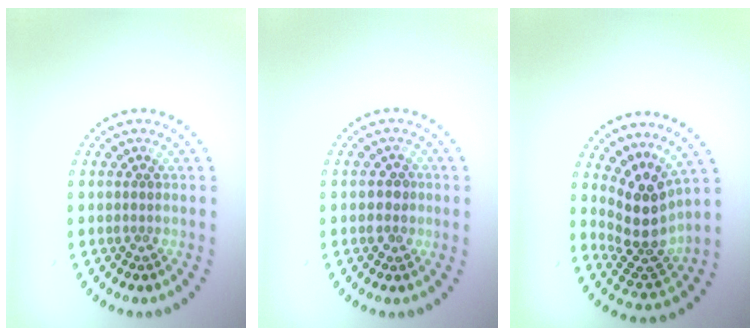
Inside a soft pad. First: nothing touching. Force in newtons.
{"total": 1.7, "press": 1.7, "slide": 0.4}
{"total": 4.4, "press": 3.2, "slide": 2.9}